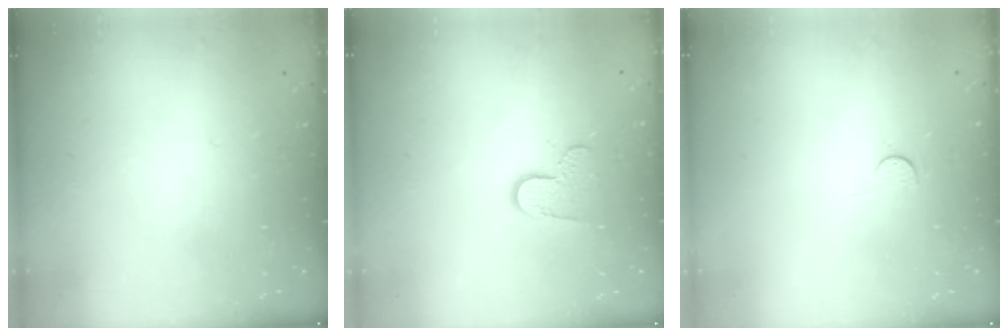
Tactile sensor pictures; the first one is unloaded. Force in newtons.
{"total": 7.2, "press": 7.2, "slide": 0.4}
{"total": 2.8, "press": 2.8, "slide": 0.4}